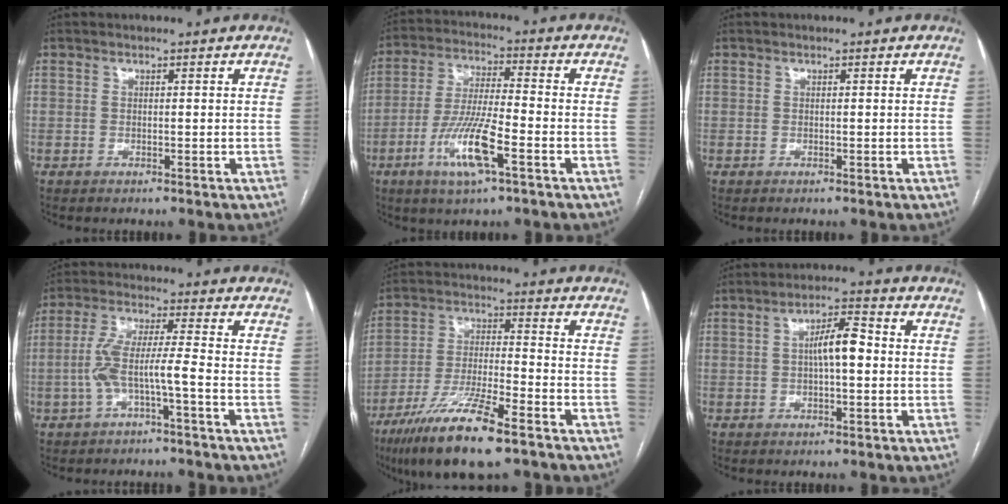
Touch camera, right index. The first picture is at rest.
{"total": 11.0, "force": [-4.7, 1.4, 9.8], "torque": [-0.197, -0.012, -0.088]}
{"total": 0.0}
{"total": 7.1, "force": [-2.3, 0.2, 6.7], "torque": [-0.141, 0.020, -0.043]}
{"total": 14.6, "force": [-9.3, 1.8, 11.0], "torque": [-0.218, -0.032, -0.167]}
{"total": 5.7, "force": [0.1, 1.5, 5.5], "torque": [-0.099, 0.018, 0.001]}